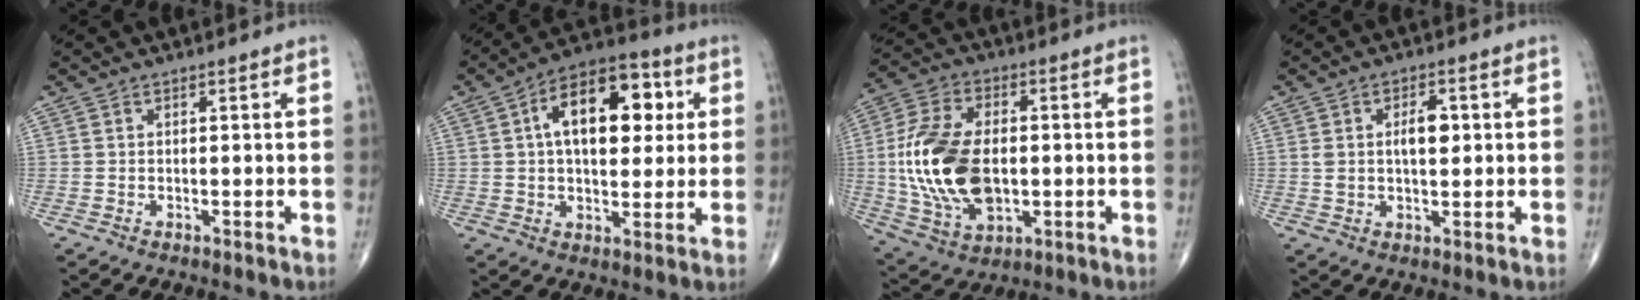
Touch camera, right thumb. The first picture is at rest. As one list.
[{"total": 16.7, "force": [3.8, 9.2, 13.4], "torque": [-0.175, 0.013, 0.051]}, {"total": 18.9, "force": [-0.6, 11.2, 15.2], "torque": [-0.296, 0.000, -0.003]}, {"total": 5.4, "force": [1.0, 2.7, 4.6], "torque": [-0.070, 0.001, 0.017]}]